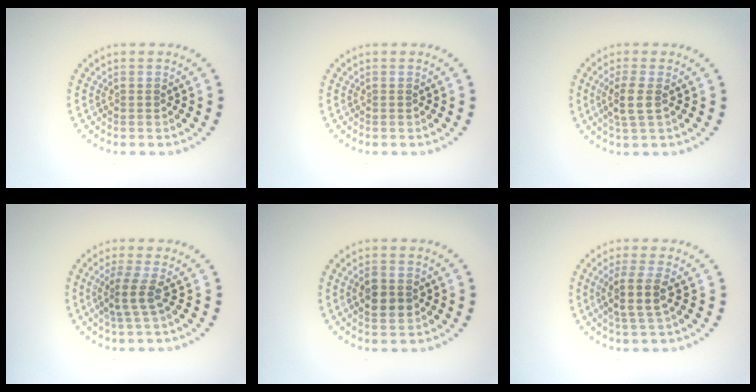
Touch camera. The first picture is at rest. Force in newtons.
{"total": 0.0}
{"total": 2.4, "press": 2.0, "slide": 1.3}
{"total": 2.3, "press": 1.6, "slide": 1.7}
{"total": 2.8, "press": 2.7, "slide": 0.3}
{"total": 2.7, "press": 2.2, "slide": 1.6}